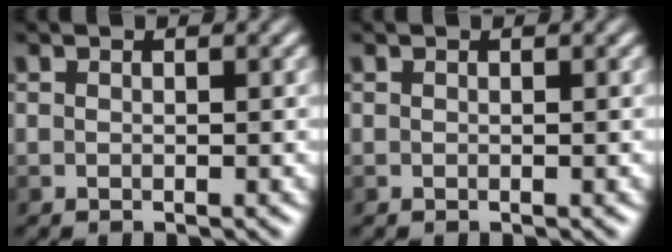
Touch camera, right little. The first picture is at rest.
{"total": 0.0}